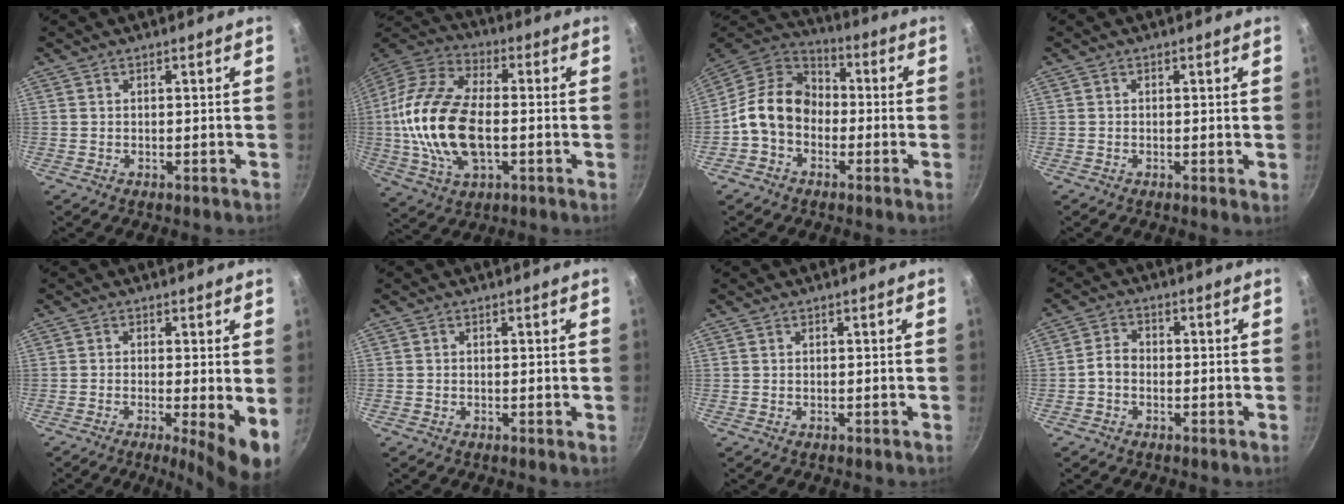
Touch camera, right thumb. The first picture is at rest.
{"total": 20.7, "force": [-1.5, 11.3, 17.2], "torque": [-0.343, 0.027, -0.038]}
{"total": 13.1, "force": [-2.2, 10.3, 7.9], "torque": [-0.098, 0.042, -0.063]}
{"total": 0.8, "force": [0.0, 0.2, 0.7], "torque": [-0.011, -0.001, -0.003]}
{"total": 7.7, "force": [-1.2, 1.3, 7.5], "torque": [-0.108, -0.011, -0.019]}
{"total": 0.0}
{"total": 0.0}
{"total": 3.1, "force": [-1.1, 2.3, 1.7], "torque": [-0.029, 0.021, -0.029]}